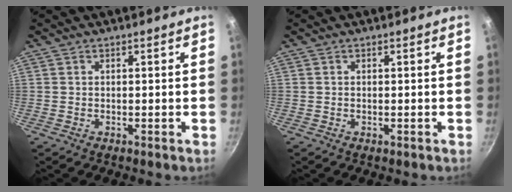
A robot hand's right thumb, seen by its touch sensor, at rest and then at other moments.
{"total": 0.0}